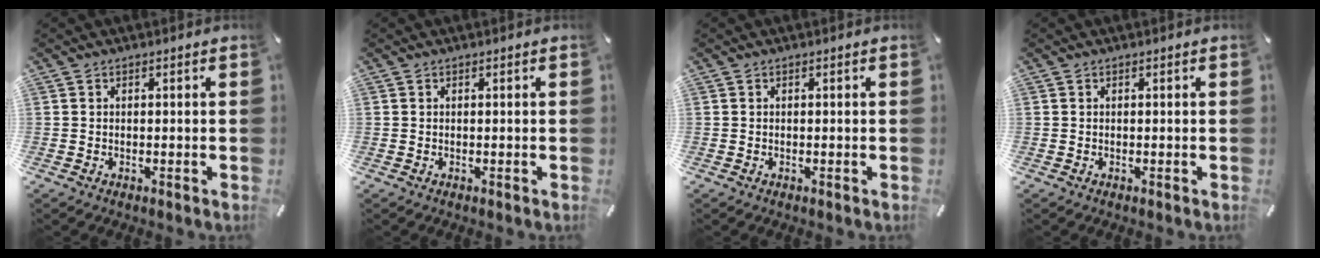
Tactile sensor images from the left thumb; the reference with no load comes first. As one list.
[{"total": 0.0}, {"total": 0.0}, {"total": 0.0}]